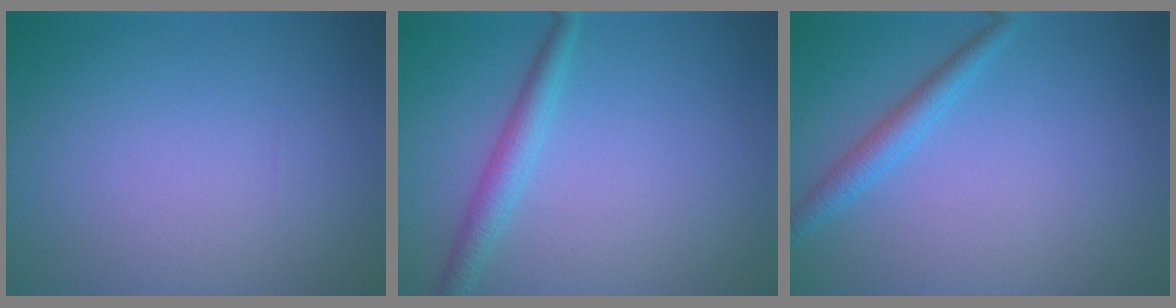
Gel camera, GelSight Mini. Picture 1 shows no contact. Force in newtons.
{"total": 2.4, "press": 2.4, "slide": 0.1}
{"total": 2.1, "press": 2.1, "slide": 0.1}